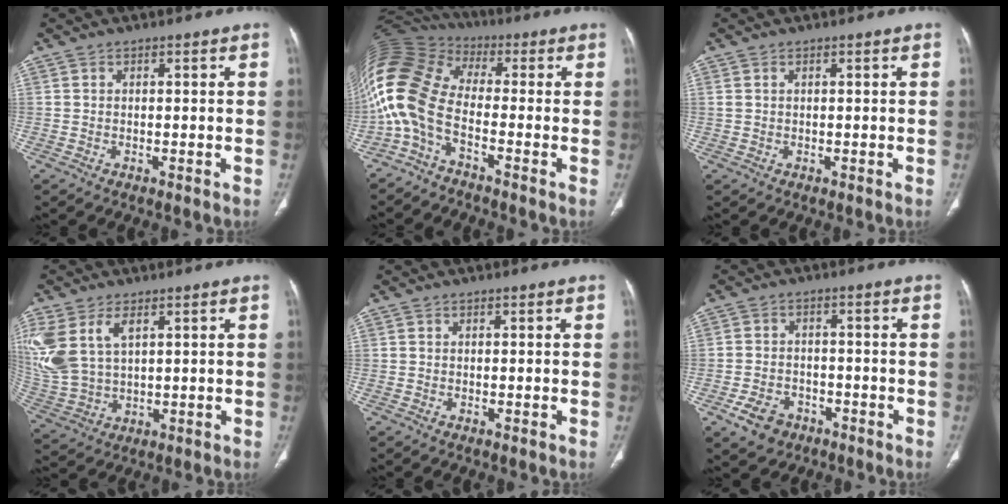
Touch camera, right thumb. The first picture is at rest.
{"total": 14.8, "force": [-4.2, 8.2, 11.6], "torque": [-0.255, 0.065, -0.096]}
{"total": 0.6, "force": [0.3, 0.4, 0.4], "torque": [-0.010, 0.009, 0.008]}
{"total": 14.1, "force": [5.2, 8.5, 9.9], "torque": [-0.246, -0.008, 0.118]}
{"total": 0.0}
{"total": 6.1, "force": [-3.4, 4.4, 2.3], "torque": [-0.035, 0.023, -0.052]}